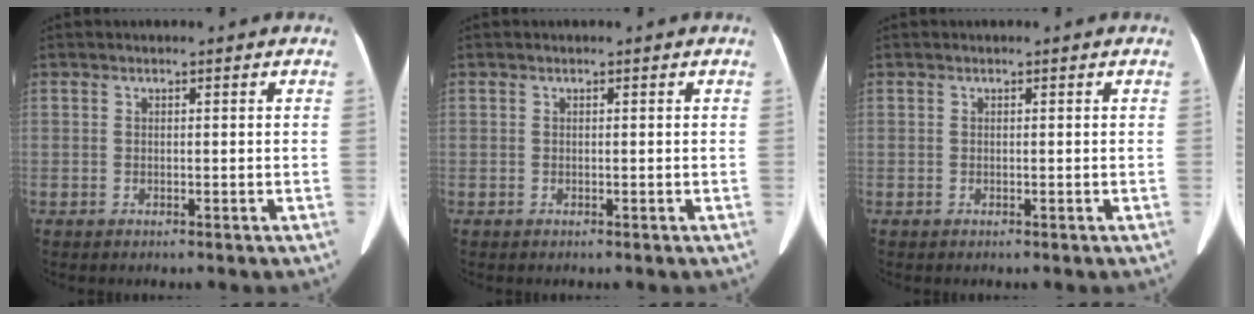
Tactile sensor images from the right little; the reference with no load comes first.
{"total": 0.0}
{"total": 0.0}